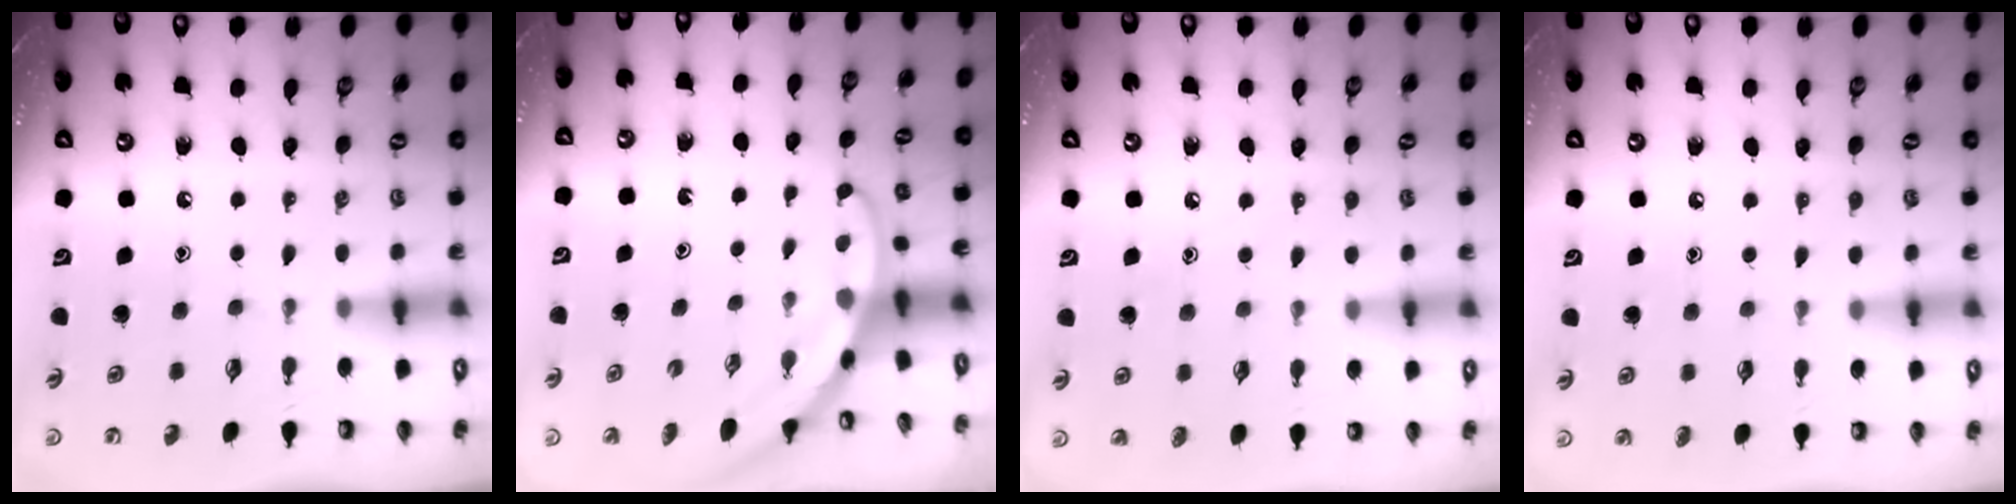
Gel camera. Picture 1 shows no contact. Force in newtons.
{"total": 2.8, "press": 2.8, "slide": 0.0}
{"total": 5.7, "press": 5.6, "slide": 0.6}
{"total": 4.5, "press": 4.4, "slide": 0.4}